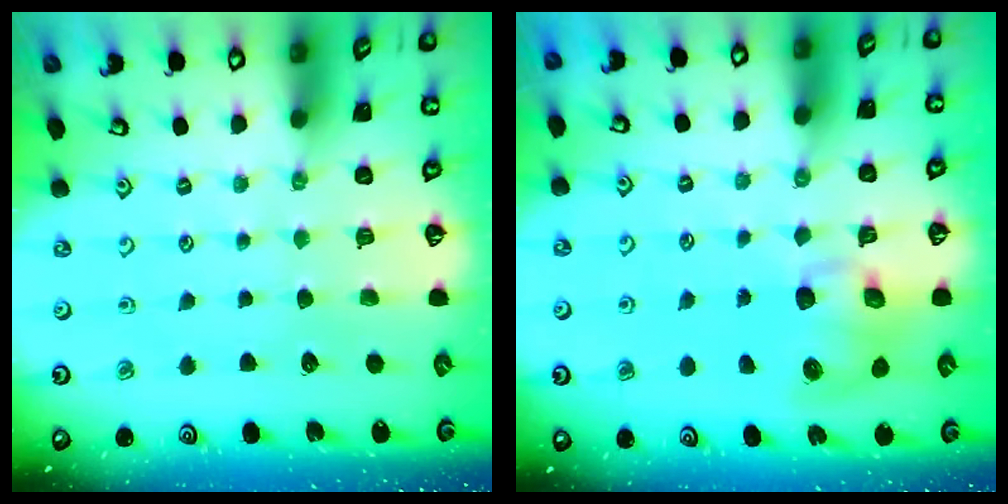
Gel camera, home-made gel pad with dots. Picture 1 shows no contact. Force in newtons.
{"total": 9.2, "press": 9.1, "slide": 1.2}